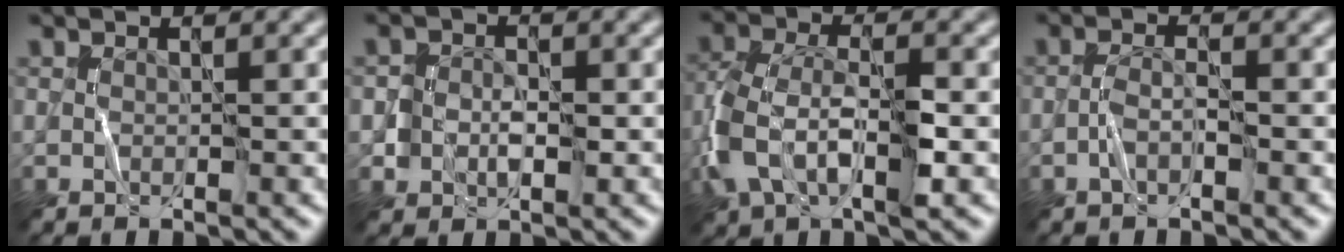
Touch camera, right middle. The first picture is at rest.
{"total": 2.0, "force": [-0.4, 1.8, 0.8], "torque": [-0.005, 0.001, -0.013]}
{"total": 6.1, "force": [-2.3, 3.3, 4.6], "torque": [-0.103, 0.003, -0.049]}
{"total": 1.1, "force": [-0.7, 0.4, 0.8], "torque": [-0.017, 0.009, -0.019]}